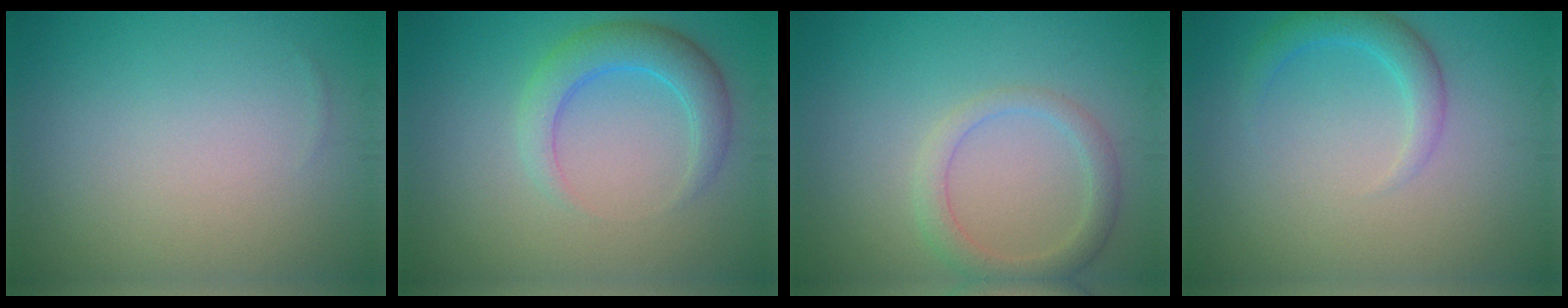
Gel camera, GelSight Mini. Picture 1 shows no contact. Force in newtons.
{"total": 3.6, "press": 3.6, "slide": 0.2}
{"total": 2.6, "press": 2.6, "slide": 0.3}
{"total": 2.3, "press": 2.3, "slide": 0.1}